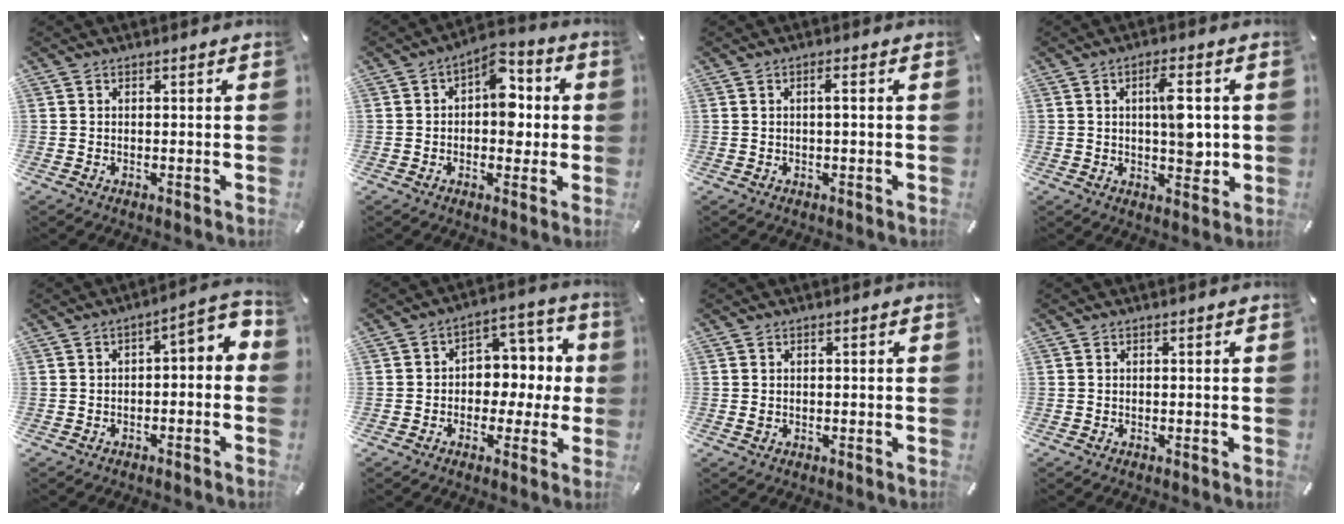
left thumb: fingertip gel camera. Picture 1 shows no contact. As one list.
[{"total": 9.9, "force": [1.5, 6.4, 7.4], "torque": [-0.083, -0.006, 0.021]}, {"total": 1.8, "force": [0.1, 0.3, 1.8], "torque": [-0.035, 0.002, 0.000]}, {"total": 8.6, "force": [0.9, 3.9, 7.6], "torque": [-0.107, -0.007, 0.007]}, {"total": 5.0, "force": [-1.8, 2.4, 4.0], "torque": [-0.056, 0.005, -0.039]}, {"total": 8.3, "force": [-0.8, 7.2, 4.2], "torque": [-0.043, 0.008, -0.018]}, {"total": 0.6, "force": [-0.1, 0.5, 0.4], "torque": [-0.007, 0.000, -0.002]}, {"total": 0.0}]